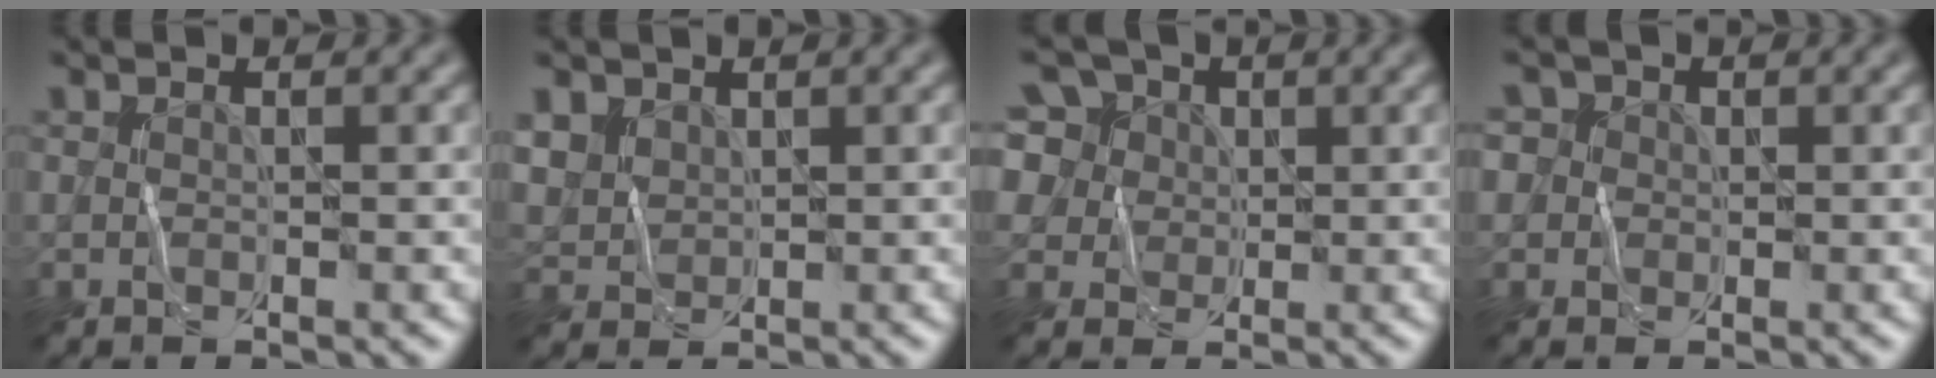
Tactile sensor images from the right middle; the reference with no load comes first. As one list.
[{"total": 3.1, "force": [1.7, 2.3, 1.1], "torque": [-0.043, -0.005, 0.046]}, {"total": 11.5, "force": [5.8, 8.4, 5.2], "torque": [-0.125, 0.043, 0.082]}, {"total": 3.4, "force": [1.2, 3.0, 1.0], "torque": [-0.011, 0.013, 0.008]}]